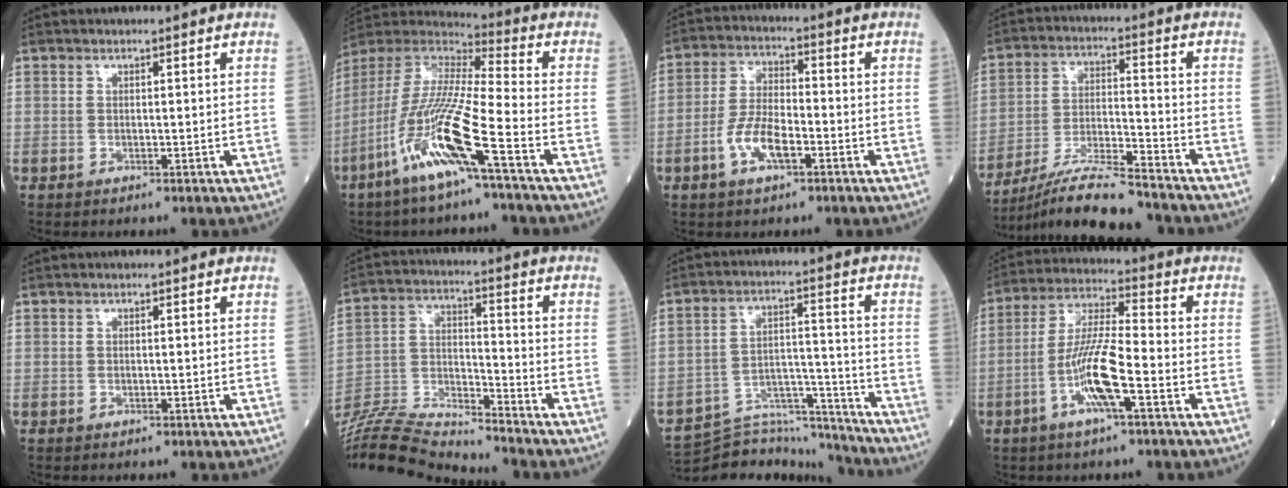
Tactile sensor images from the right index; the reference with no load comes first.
{"total": 16.2, "force": [-7.8, 0.0, 14.2], "torque": [-0.302, -0.026, -0.159]}
{"total": 7.3, "force": [-3.1, 2.7, 6.1], "torque": [-0.128, 0.004, -0.060]}
{"total": 13.0, "force": [-11.6, -0.1, 5.9], "torque": [-0.103, -0.010, -0.206]}
{"total": 0.0}
{"total": 17.3, "force": [-16.6, -0.3, 4.7], "torque": [-0.095, 0.008, -0.297]}
{"total": 14.3, "force": [-14.2, 1.2, 1.2], "torque": [-0.015, 0.042, -0.224]}
{"total": 10.1, "force": [-3.8, 1.0, 9.3], "torque": [-0.187, 0.001, -0.075]}